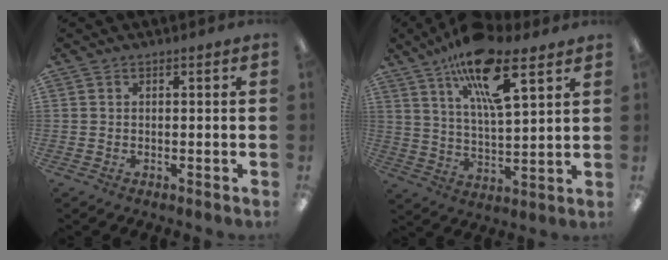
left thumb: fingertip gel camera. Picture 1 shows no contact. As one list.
[{"total": 17.1, "force": [11.0, 5.3, 11.9], "torque": [-0.202, -0.048, 0.182]}]